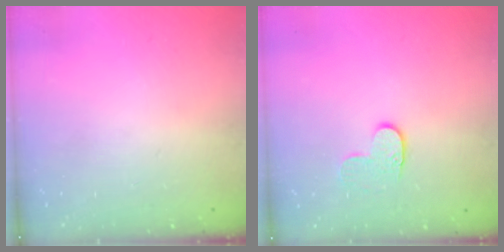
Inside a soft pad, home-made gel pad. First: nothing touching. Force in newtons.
{"total": 5.4, "press": 5.4, "slide": 0.3}